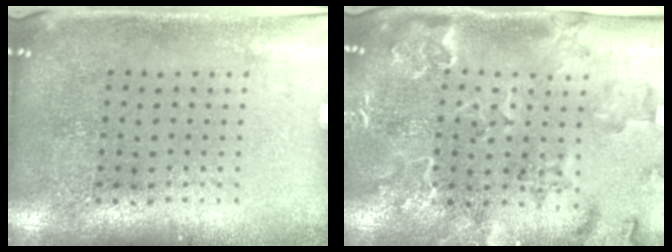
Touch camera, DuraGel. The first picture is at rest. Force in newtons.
{"total": 2.4, "press": 2.2, "slide": 0.8}